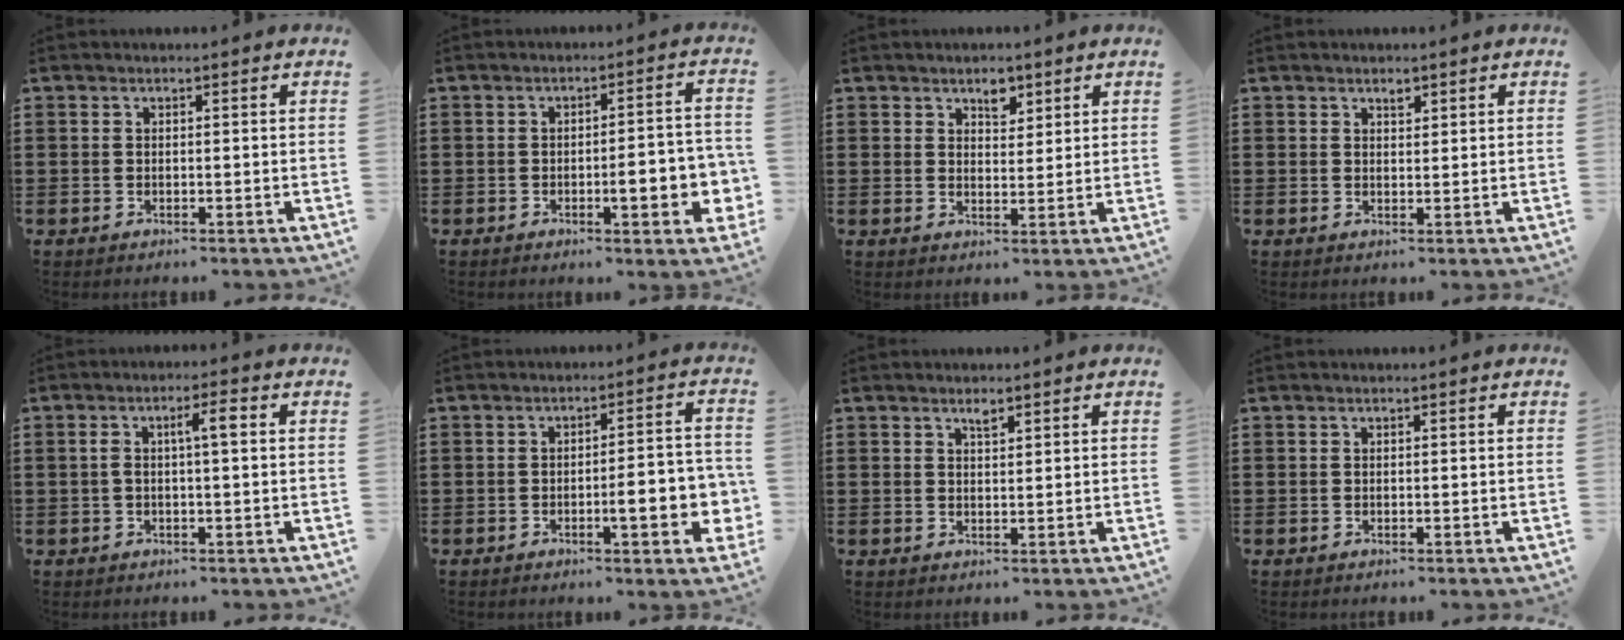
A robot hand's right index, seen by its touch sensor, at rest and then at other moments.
{"total": 6.8, "force": [-1.8, 1.7, 6.3], "torque": [-0.084, -0.006, -0.031]}
{"total": 3.3, "force": [2.3, 1.8, 1.5], "torque": [-0.020, -0.001, 0.039]}
{"total": 1.3, "force": [0.9, 0.6, 0.6], "torque": [-0.014, 0.002, 0.018]}
{"total": 3.6, "force": [0.4, 0.6, 3.5], "torque": [-0.060, 0.004, 0.000]}
{"total": 7.6, "force": [-2.2, 1.9, 7.0], "torque": [-0.096, -0.006, -0.037]}
{"total": 1.4, "force": [1.1, 0.4, 0.7], "torque": [-0.009, -0.001, 0.017]}
{"total": 0.0}